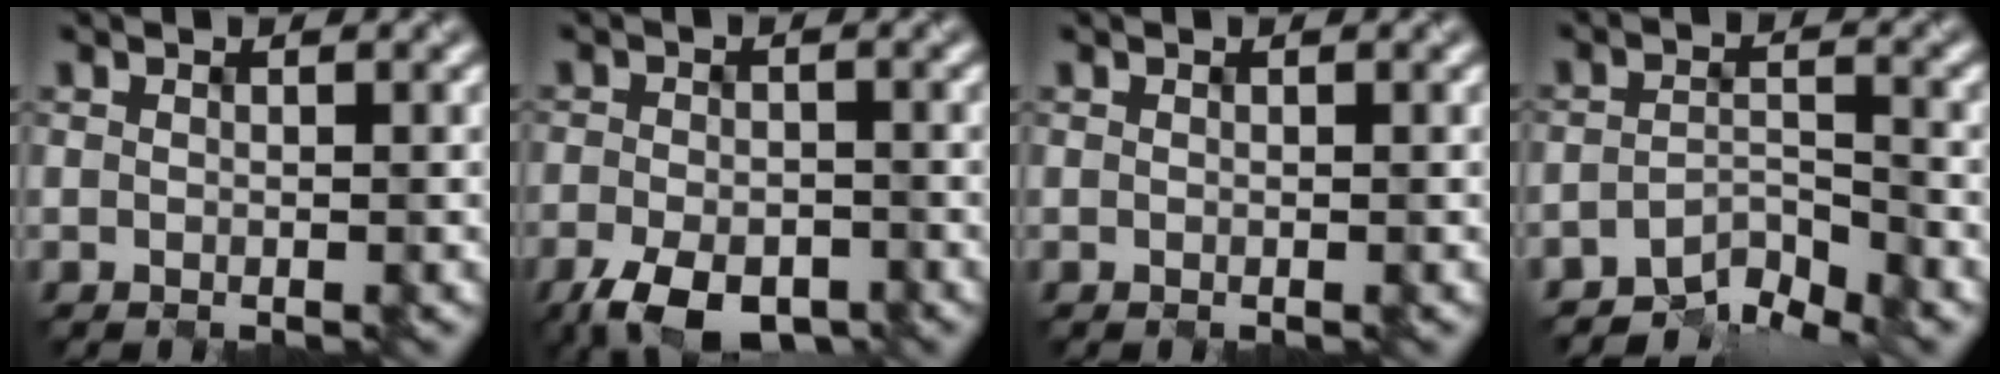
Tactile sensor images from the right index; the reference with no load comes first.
{"total": 5.8, "force": [-3.7, 2.8, 3.5], "torque": [-0.067, -0.013, -0.059]}
{"total": 0.0}
{"total": 3.4, "force": [-3.3, 0.5, 0.7], "torque": [-0.008, 0.004, -0.061]}